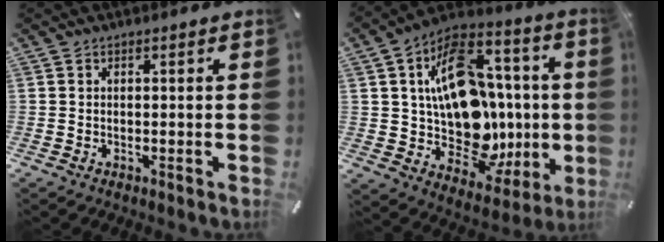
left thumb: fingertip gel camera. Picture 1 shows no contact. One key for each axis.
{"total": 21.6, "fx": 1.0, "fy": 15.6, "fz": 14.9, "tx": -0.250, "ty": -0.028, "tz": 0.029}